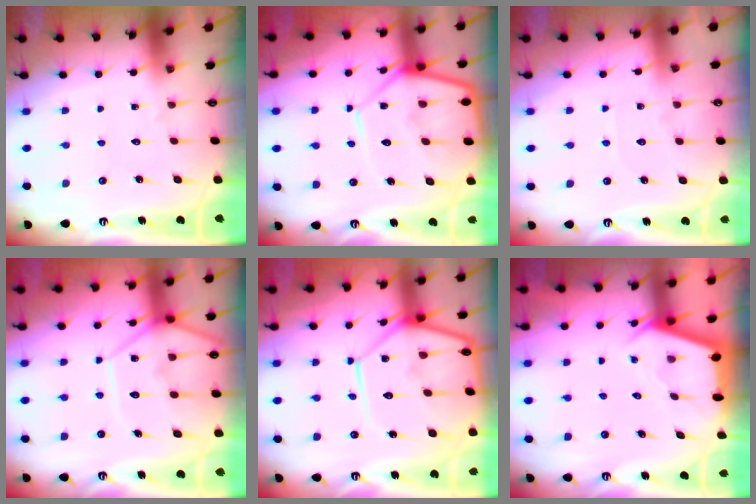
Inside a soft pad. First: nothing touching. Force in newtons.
{"total": 12.6, "press": 12.5, "slide": 1.1}
{"total": 2.0, "press": 2.0, "slide": 0.3}
{"total": 10.6, "press": 10.5, "slide": 1.2}
{"total": 15.0, "press": 15.0, "slide": 1.5}
{"total": 2.9, "press": 2.9, "slide": 0.4}